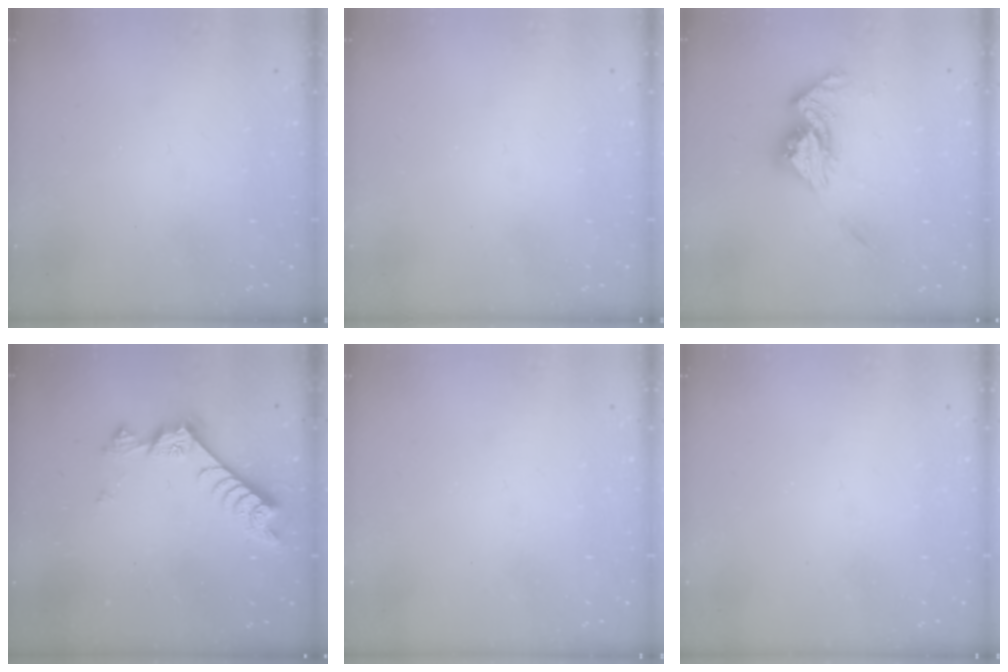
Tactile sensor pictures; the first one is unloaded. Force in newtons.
{"total": 0.0}
{"total": 12.3, "press": 12.3, "slide": 1.3}
{"total": 7.6, "press": 7.5, "slide": 1.0}
{"total": 0.0}
{"total": 0.0}